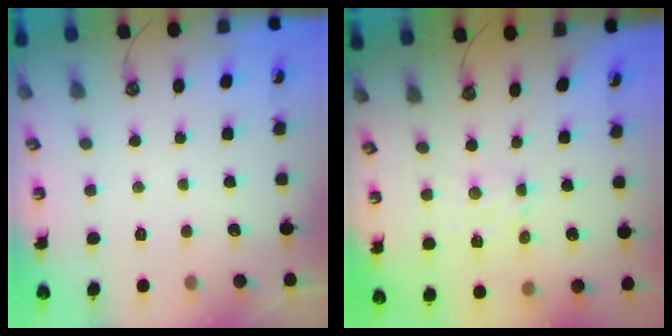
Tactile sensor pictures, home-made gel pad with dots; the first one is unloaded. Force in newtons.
{"total": 3.5, "press": 3.4, "slide": 0.6}